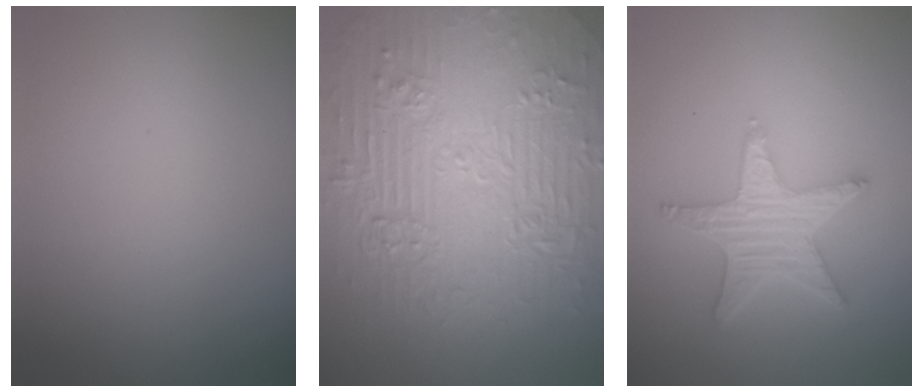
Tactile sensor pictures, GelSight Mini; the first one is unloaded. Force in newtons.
{"total": 11.0, "press": 7.3, "slide": 8.3}
{"total": 5.1, "press": 4.1, "slide": 3.1}